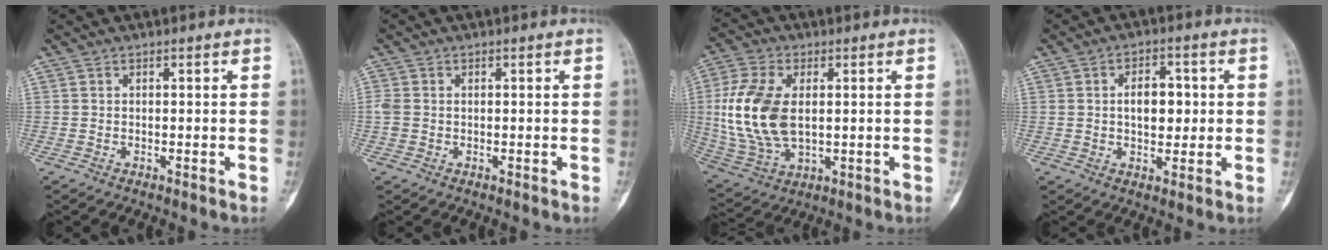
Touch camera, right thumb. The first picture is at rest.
{"total": 2.1, "force": [0.1, 1.7, 1.3], "torque": [-0.037, 0.003, 0.002]}
{"total": 16.1, "force": [1.3, 9.4, 13.0], "torque": [-0.277, -0.006, 0.035]}
{"total": 7.0, "force": [0.7, 4.4, 5.5], "torque": [-0.058, 0.005, 0.011]}